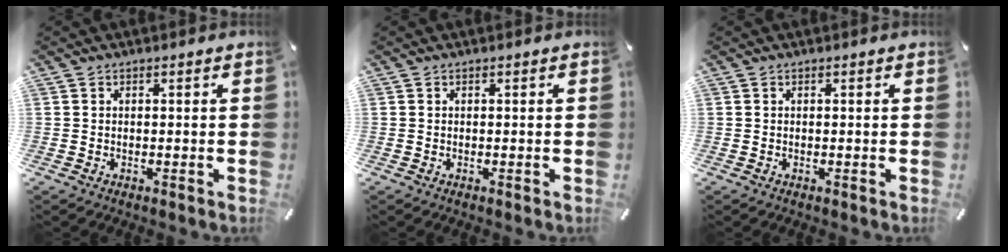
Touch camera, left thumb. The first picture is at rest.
{"total": 0.0}
{"total": 0.0}